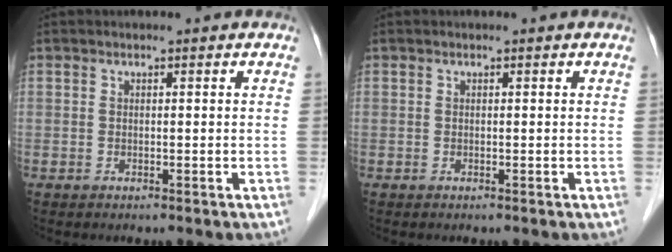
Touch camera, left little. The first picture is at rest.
{"total": 0.0}